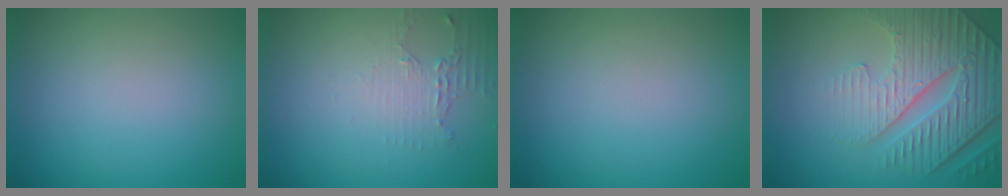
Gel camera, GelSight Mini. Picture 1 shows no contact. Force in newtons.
{"total": 2.0, "press": 1.5, "slide": 1.3}
{"total": 0.0}
{"total": 5.7, "press": 5.1, "slide": 2.6}